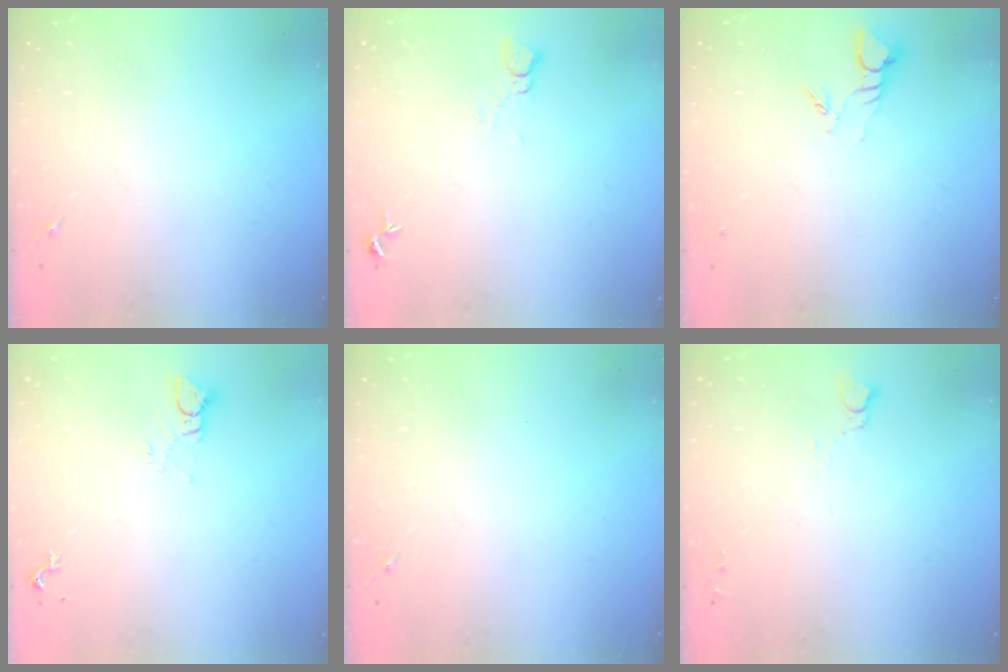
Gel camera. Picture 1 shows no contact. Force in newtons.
{"total": 4.3, "press": 4.3, "slide": 0.4}
{"total": 3.8, "press": 3.8, "slide": 0.3}
{"total": 3.9, "press": 3.9, "slide": 0.3}
{"total": 0.0}
{"total": 2.5, "press": 2.5, "slide": 0.2}